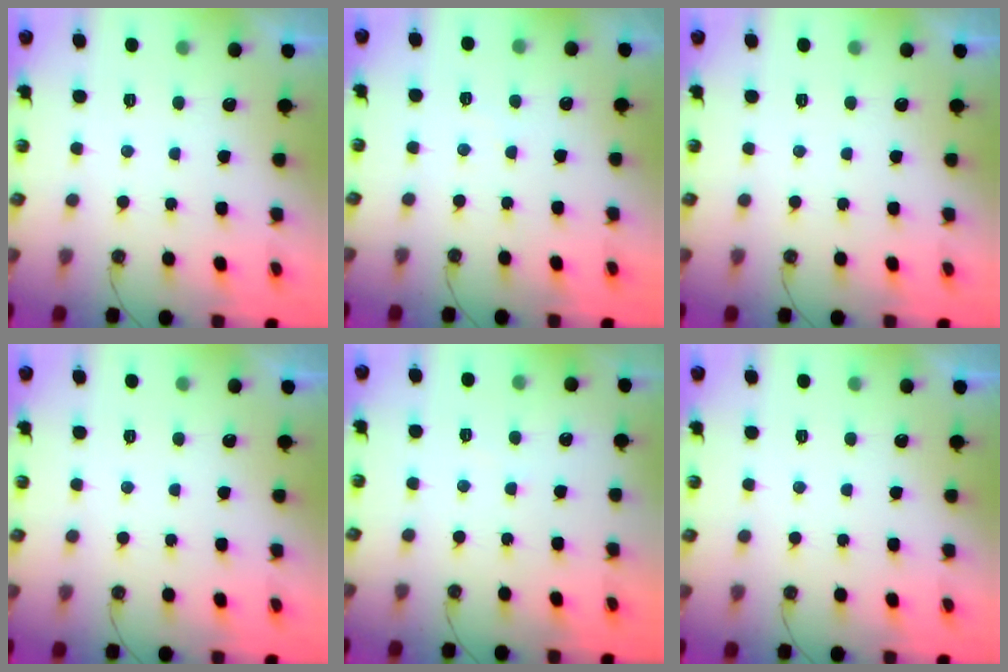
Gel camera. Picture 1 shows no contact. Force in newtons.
{"total": 2.6, "press": 2.6, "slide": 0.4}
{"total": 0.0}
{"total": 0.0}
{"total": 4.6, "press": 4.5, "slide": 0.5}
{"total": 0.0}